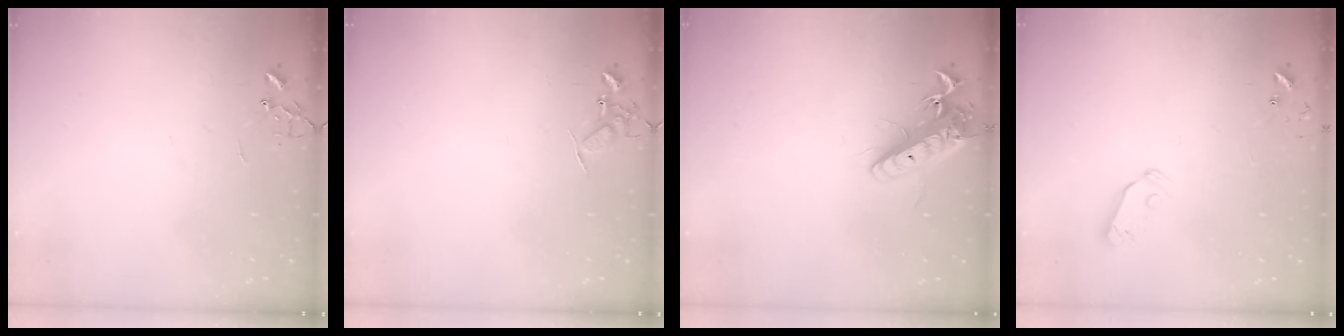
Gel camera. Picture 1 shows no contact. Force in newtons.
{"total": 7.2, "press": 7.2, "slide": 0.9}
{"total": 14.5, "press": 14.2, "slide": 2.8}
{"total": 5.9, "press": 5.8, "slide": 1.0}